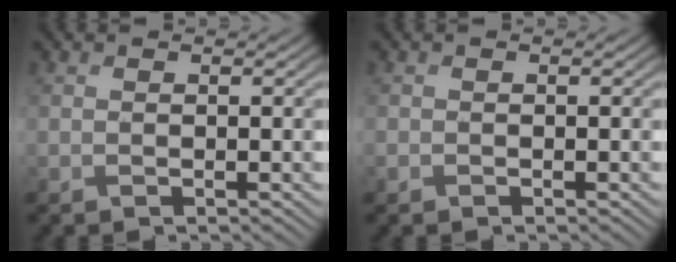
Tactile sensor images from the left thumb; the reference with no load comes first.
{"total": 0.6, "force": [-0.3, 0.5, 0.0], "torque": [0.001, -0.005, -0.007]}